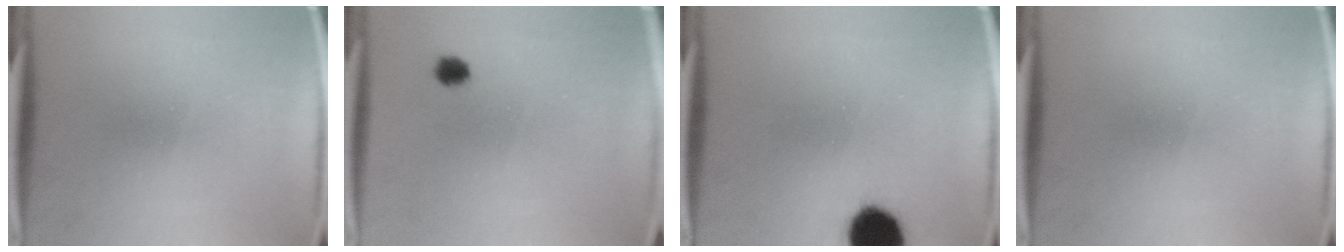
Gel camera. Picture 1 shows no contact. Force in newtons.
{"total": 2.1}
{"total": 12.0}
{"total": 0.0}